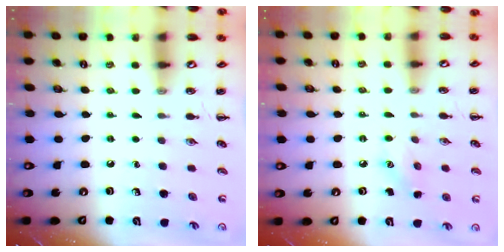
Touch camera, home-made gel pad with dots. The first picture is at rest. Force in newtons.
{"total": 5.5, "press": 5.3, "slide": 1.5}